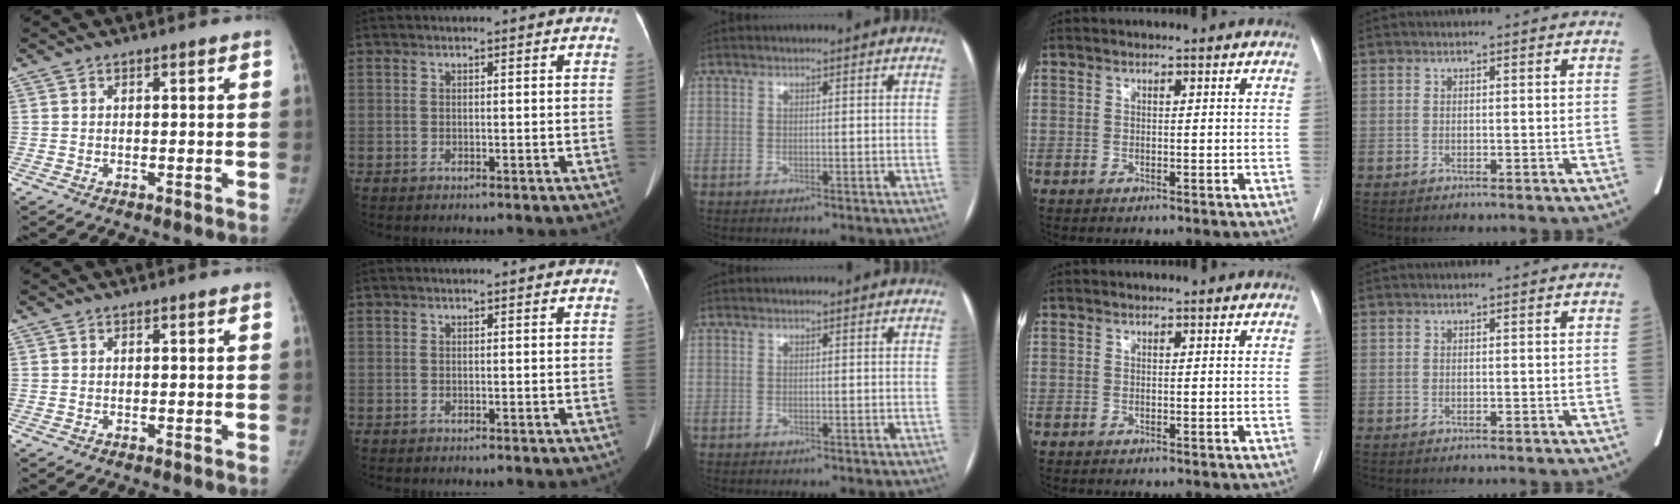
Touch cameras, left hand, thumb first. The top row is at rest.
{}